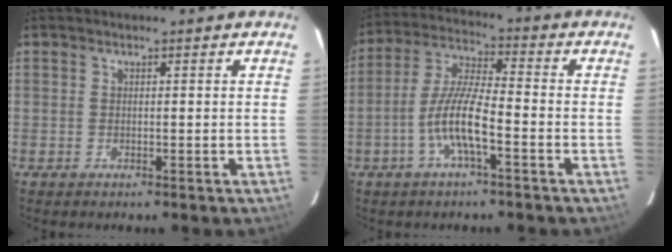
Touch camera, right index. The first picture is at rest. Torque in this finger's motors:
{"motor_torque": [1.21, -0.93, 0.76, 0.21]}